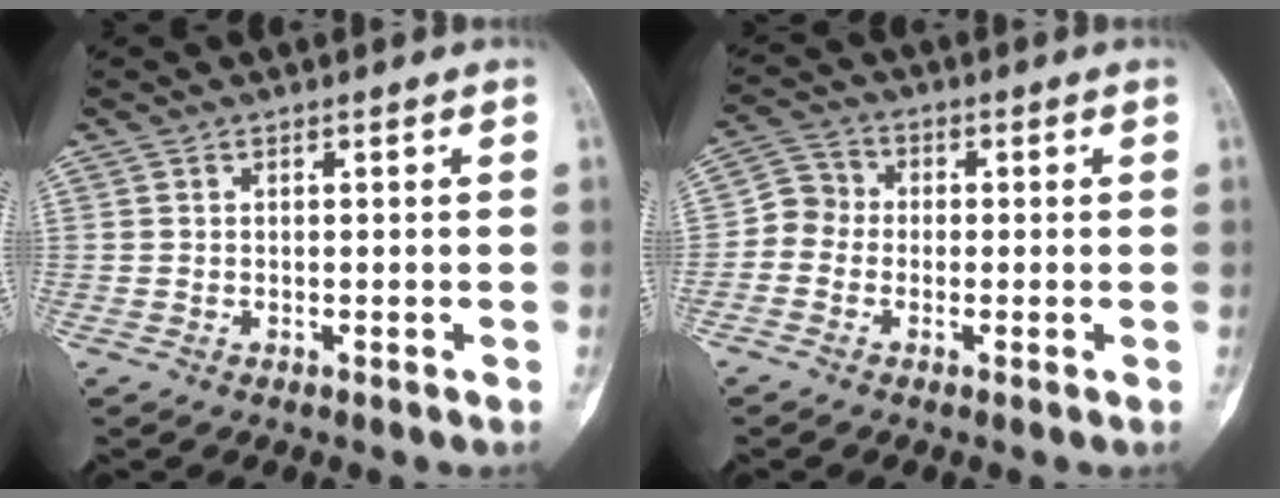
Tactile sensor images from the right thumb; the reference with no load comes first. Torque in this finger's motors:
{"motor_torque": [-0.07, 0.10, 0.10, -0.37, -0.02]}